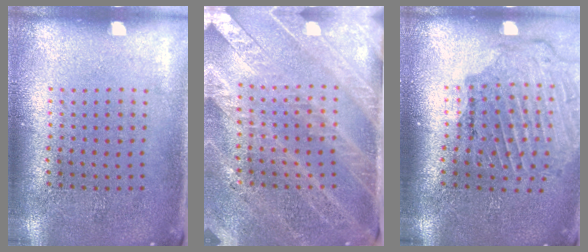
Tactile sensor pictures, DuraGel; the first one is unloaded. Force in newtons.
{"total": 3.4, "press": 3.0, "slide": 1.6}
{"total": 1.7, "press": 1.7, "slide": 0.1}